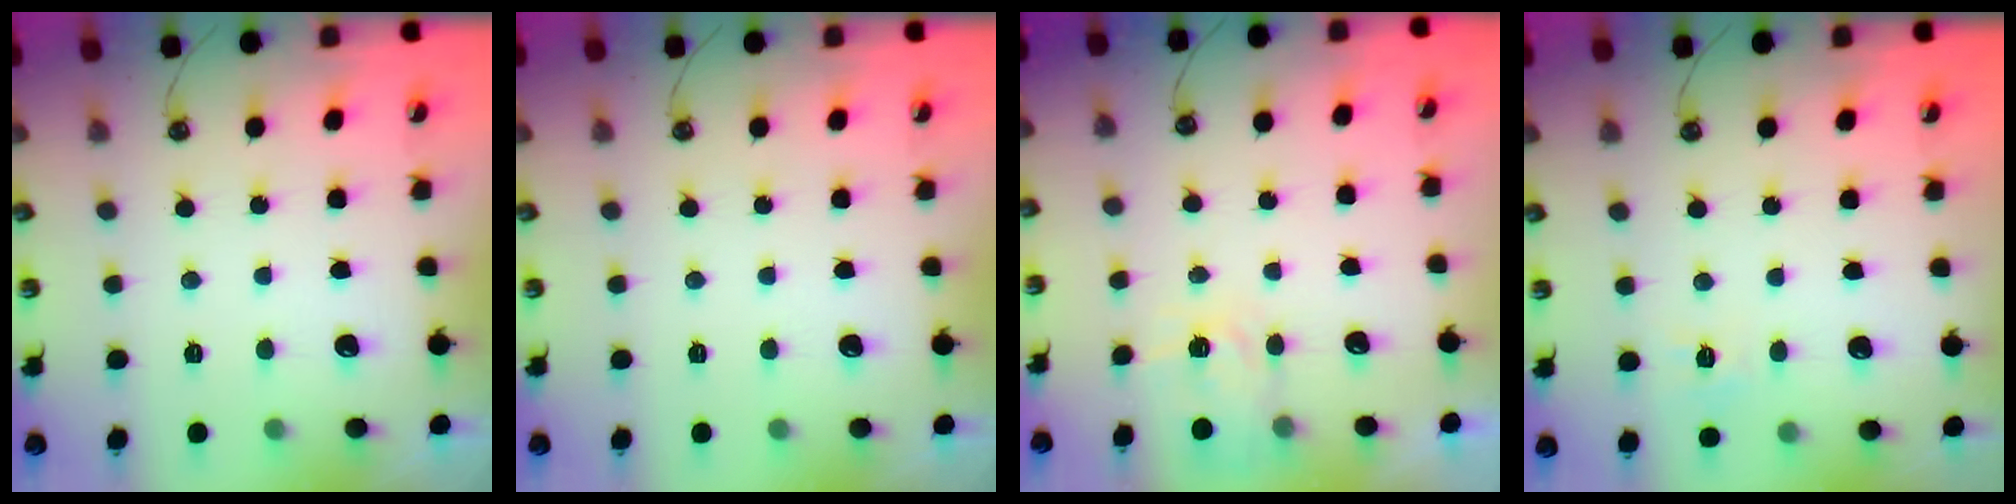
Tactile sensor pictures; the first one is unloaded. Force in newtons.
{"total": 0.0}
{"total": 3.6, "press": 3.5, "slide": 0.6}
{"total": 5.6, "press": 5.6, "slide": 0.6}